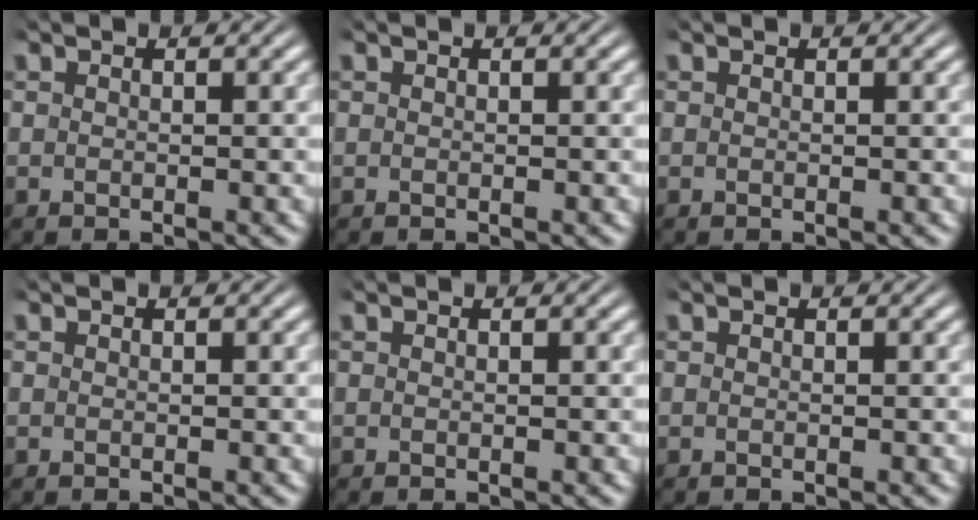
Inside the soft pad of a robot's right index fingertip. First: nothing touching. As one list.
[{"total": 0.0}, {"total": 0.0}, {"total": 0.0}, {"total": 0.0}, {"total": 0.0}]